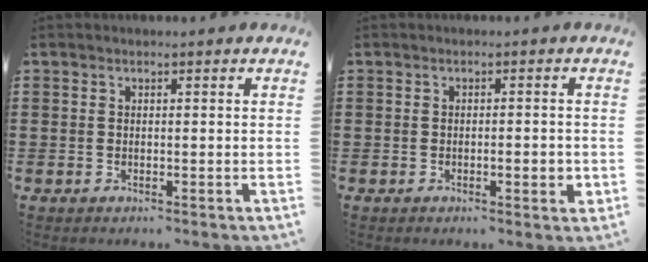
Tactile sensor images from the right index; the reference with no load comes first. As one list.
[{"total": 2.6, "force": [-0.6, 0.6, 2.5], "torque": [-0.041, 0.000, -0.011]}]